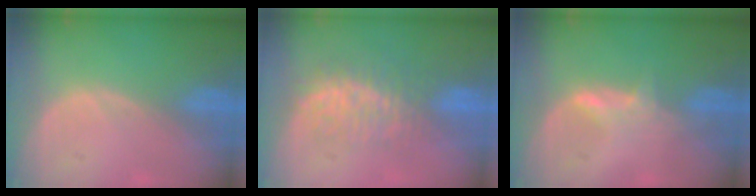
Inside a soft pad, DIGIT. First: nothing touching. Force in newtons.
{"total": 7.5, "press": 7.3, "slide": 1.7}
{"total": 2.6, "press": 2.5, "slide": 0.3}